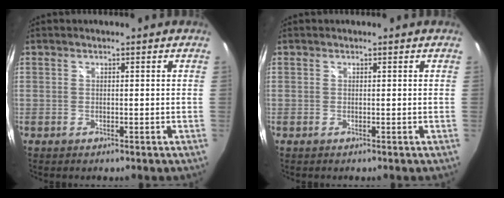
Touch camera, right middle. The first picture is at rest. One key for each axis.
{"total": 0.0}